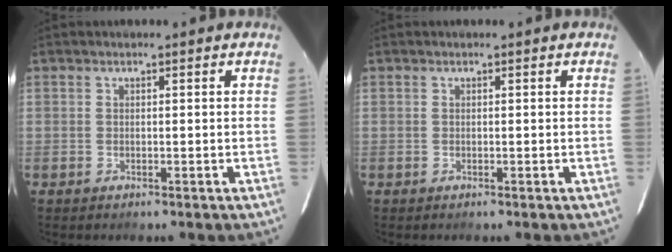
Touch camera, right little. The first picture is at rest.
{"total": 0.0}